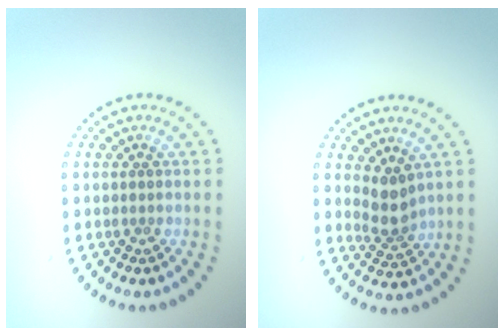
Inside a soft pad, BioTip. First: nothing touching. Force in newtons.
{"total": 2.6, "press": 2.1, "slide": 1.5}